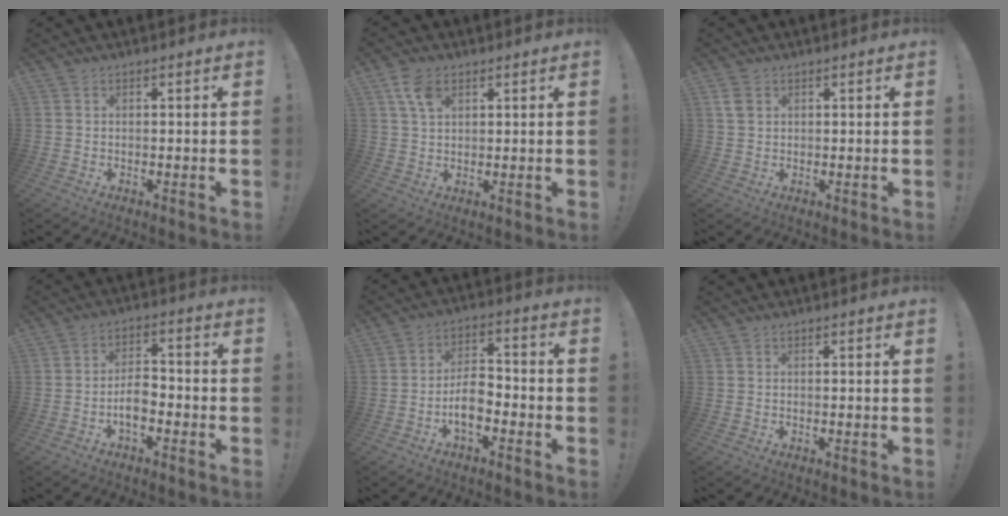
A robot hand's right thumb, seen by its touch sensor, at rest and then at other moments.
{"total": 6.1, "force": [2.9, 3.6, 4.1], "torque": [-0.074, -0.002, 0.057]}
{"total": 3.0, "force": [1.4, 2.0, 1.9], "torque": [-0.031, 0.000, 0.027]}
{"total": 6.4, "force": [-2.7, 3.5, 4.7], "torque": [-0.083, 0.004, -0.051]}
{"total": 8.0, "force": [-3.5, 4.4, 5.7], "torque": [-0.103, 0.009, -0.065]}
{"total": 0.0}